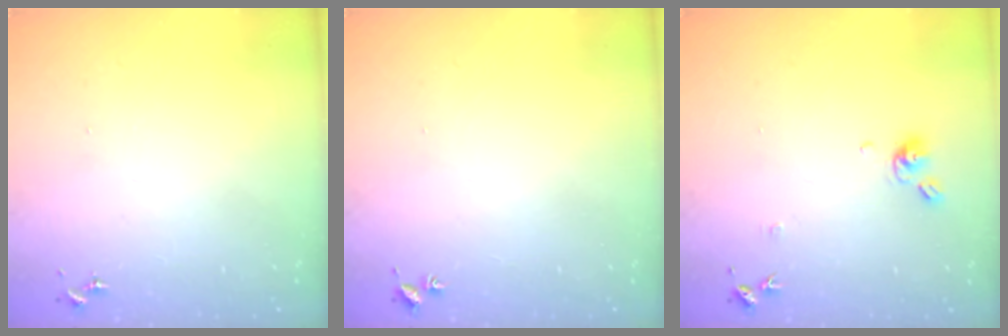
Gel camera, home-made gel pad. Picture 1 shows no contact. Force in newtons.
{"total": 1.8, "press": 1.8, "slide": 0.2}
{"total": 7.9, "press": 7.9, "slide": 0.8}